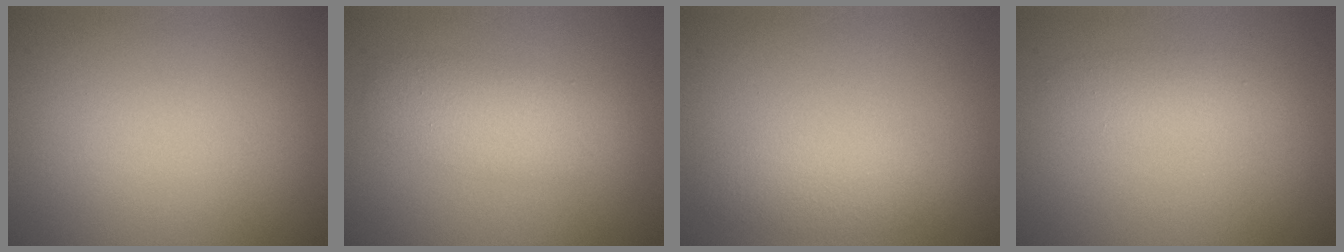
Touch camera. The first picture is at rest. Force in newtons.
{"total": 3.3, "press": 3.3, "slide": 0.1}
{"total": 2.3, "press": 2.3, "slide": 0.2}
{"total": 1.6, "press": 1.6, "slide": 0.0}